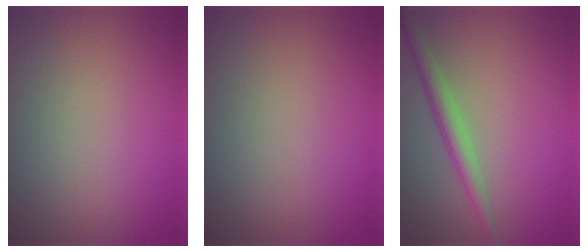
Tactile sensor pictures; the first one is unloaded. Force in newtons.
{"total": 0.0}
{"total": 2.5, "press": 2.5, "slide": 0.0}